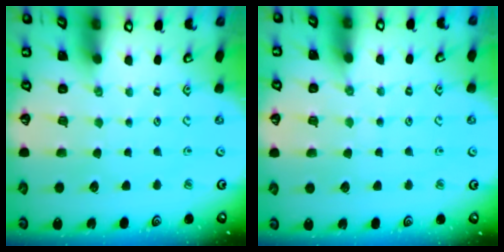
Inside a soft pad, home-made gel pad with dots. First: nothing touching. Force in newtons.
{"total": 2.9, "press": 2.9, "slide": 0.2}